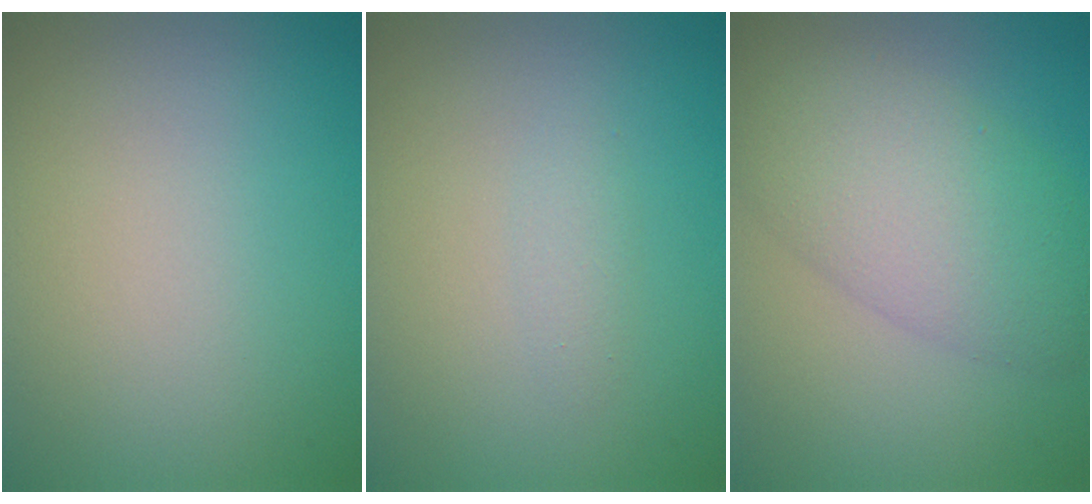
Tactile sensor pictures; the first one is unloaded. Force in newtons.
{"total": 0.9, "press": 0.9, "slide": 0.0}
{"total": 7.4, "press": 7.4, "slide": 0.5}